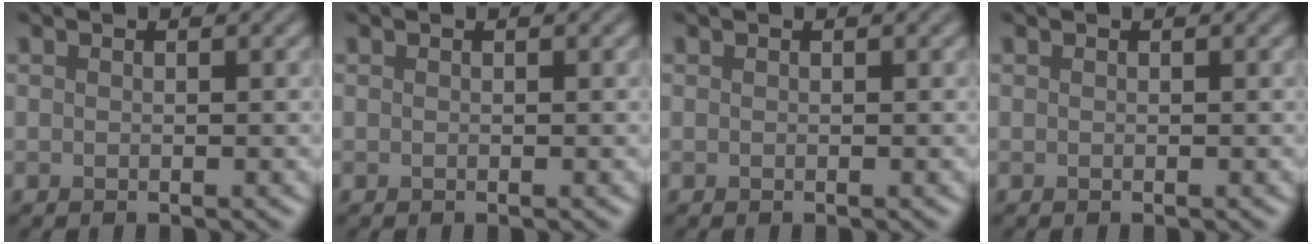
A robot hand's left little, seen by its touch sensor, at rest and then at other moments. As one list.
[{"total": 0.0}, {"total": 0.0}, {"total": 0.0}]